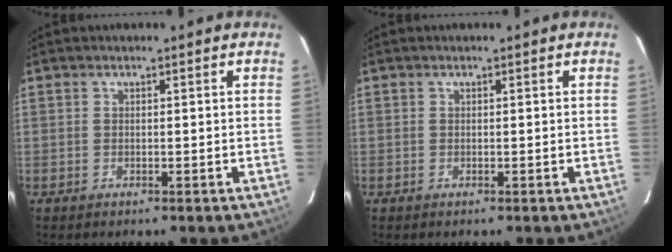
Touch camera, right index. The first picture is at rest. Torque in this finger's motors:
{"motor_torque": [0.00, 0.00, 0.01, 0.00]}